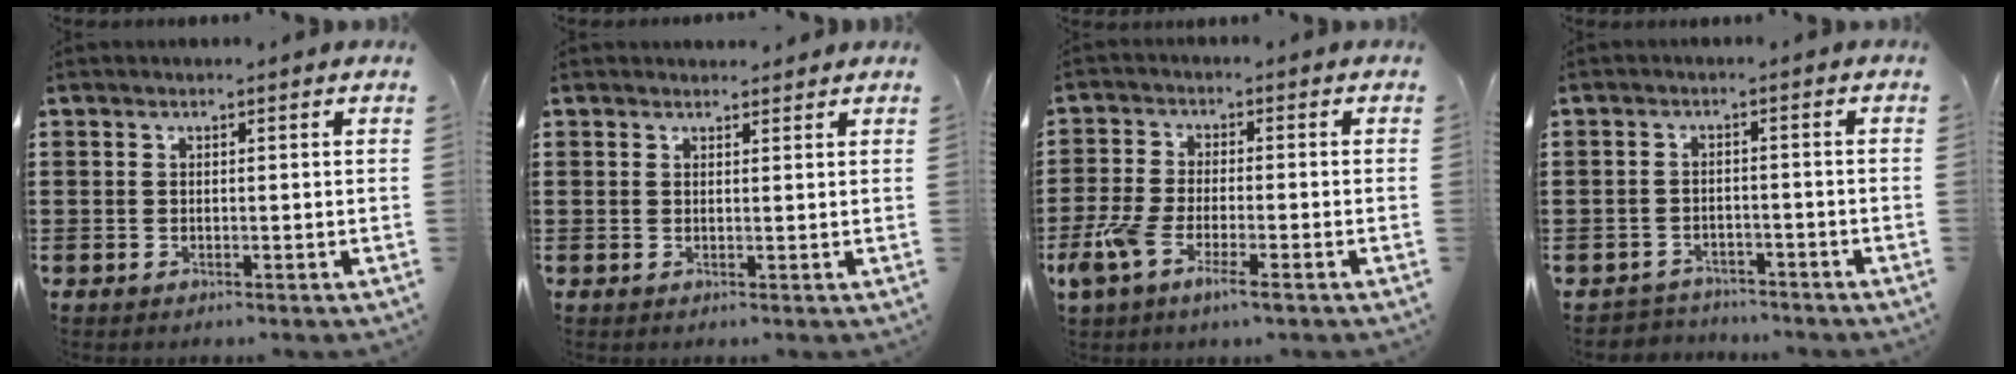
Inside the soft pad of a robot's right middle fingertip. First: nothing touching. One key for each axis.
{"total": 1.2, "fx": 1.1, "fy": 0.3, "fz": 0.0, "tx": 0.005, "ty": 0.000, "tz": 0.020}
{"total": 5.8, "fx": -3.2, "fy": 1.4, "fz": 4.6, "tx": -0.111, "ty": -0.012, "tz": -0.064}
{"total": 2.7, "fx": -2.6, "fy": 0.6, "fz": -0.4, "tx": -0.002, "ty": 0.000, "tz": -0.060}